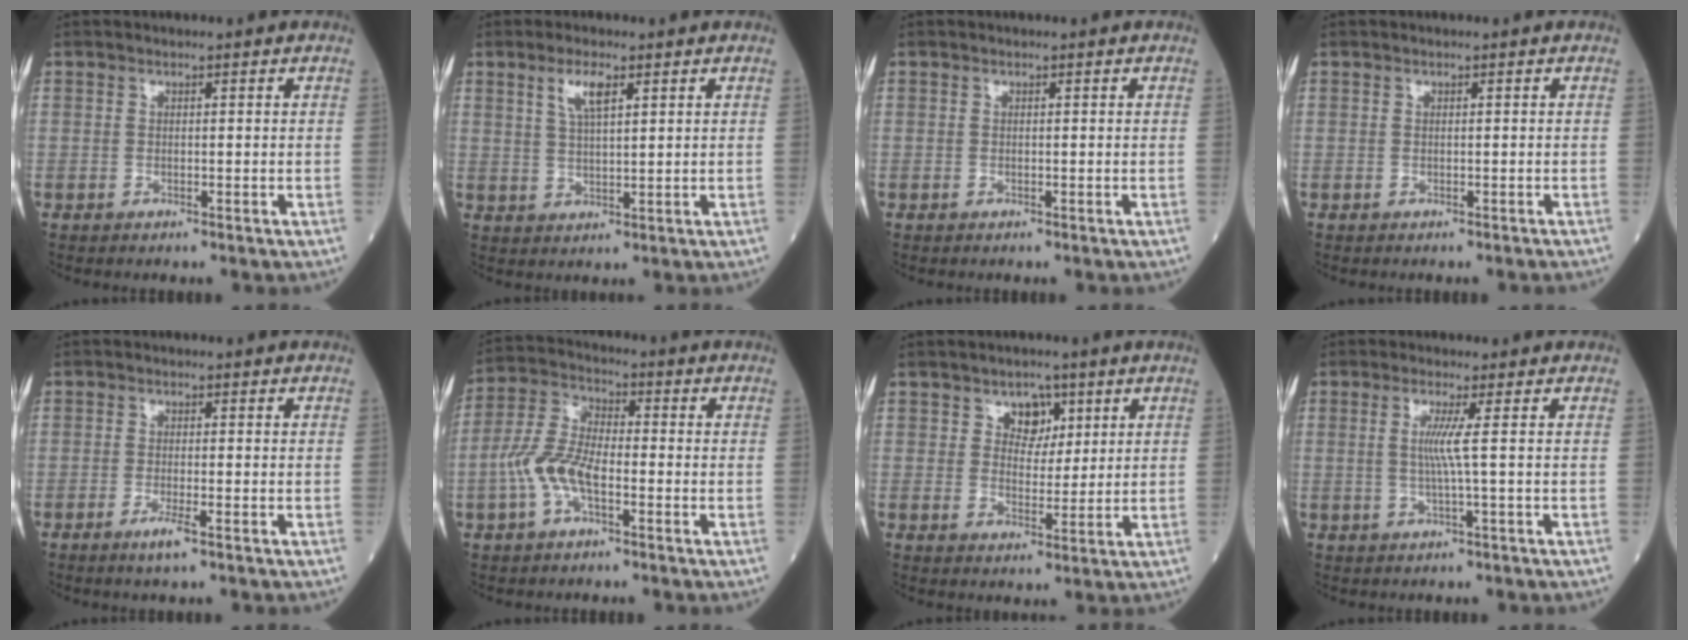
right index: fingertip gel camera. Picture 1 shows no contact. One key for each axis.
{"total": 4.3, "fx": 2.2, "fy": 0.9, "fz": 3.5, "tx": -0.074, "ty": 0.003, "tz": 0.044}
{"total": 0.0}
{"total": 0.6, "fx": -0.5, "fy": 0.1, "fz": 0.3, "tx": -0.001, "ty": 0.000, "tz": -0.007}
{"total": 2.6, "fx": -1.4, "fy": -0.1, "fz": 2.2, "tx": -0.043, "ty": -0.007, "tz": -0.029}
{"total": 8.1, "fx": -2.5, "fy": 3.3, "fz": 6.9, "tx": -0.161, "ty": 0.013, "tz": -0.053}
{"total": 4.3, "fx": 2.2, "fy": 3.1, "fz": 2.1, "tx": -0.023, "ty": 0.005, "tz": 0.036}
{"total": 3.2, "fx": 0.3, "fy": -1.1, "fz": 3.0, "tx": -0.063, "ty": -0.004, "tz": 0.005}